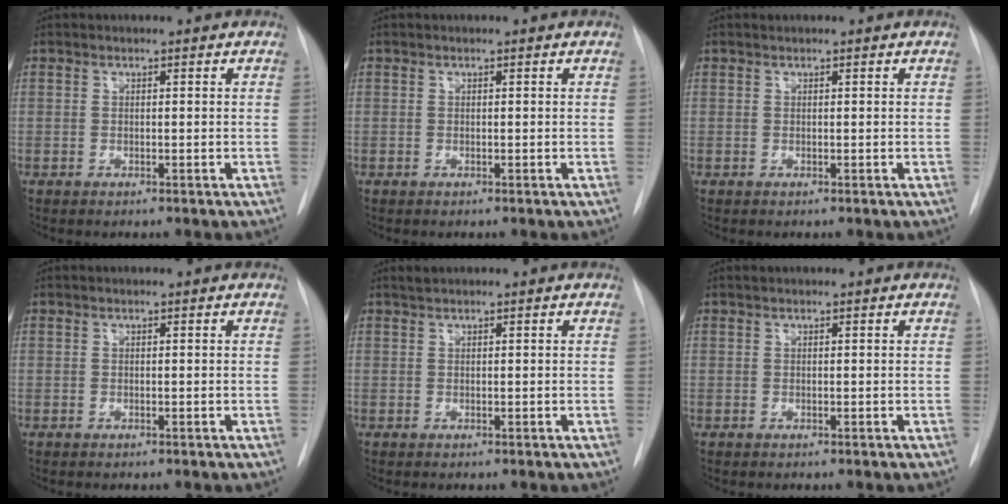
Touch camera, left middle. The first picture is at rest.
{"total": 0.0}
{"total": 0.0}
{"total": 0.0}
{"total": 0.6, "force": [0.5, 0.0, 0.1], "torque": [-0.005, 0.006, 0.013]}
{"total": 0.0}